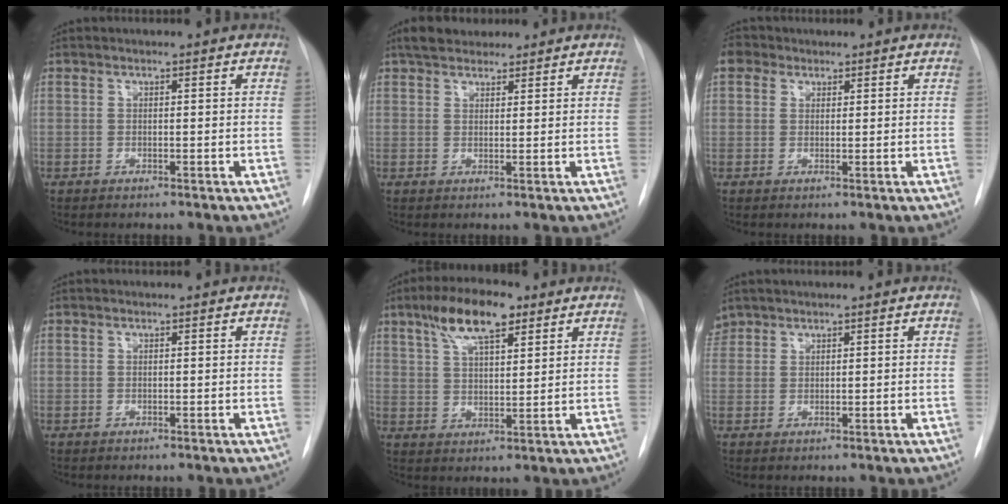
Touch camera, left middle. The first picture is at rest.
{"total": 5.1, "force": [4.2, 2.3, 1.9], "torque": [-0.033, 0.020, 0.072]}
{"total": 2.8, "force": [1.5, 2.3, 0.7], "torque": [-0.011, 0.012, 0.024]}
{"total": 0.0}
{"total": 10.0, "force": [6.0, 3.1, 7.3], "torque": [-0.141, 0.016, 0.108]}
{"total": 2.4, "force": [2.0, 1.3, -0.1], "torque": [-0.002, 0.013, 0.041]}